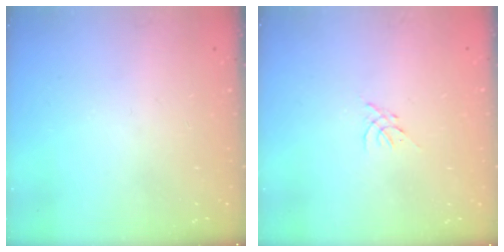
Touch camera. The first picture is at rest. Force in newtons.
{"total": 0.0}